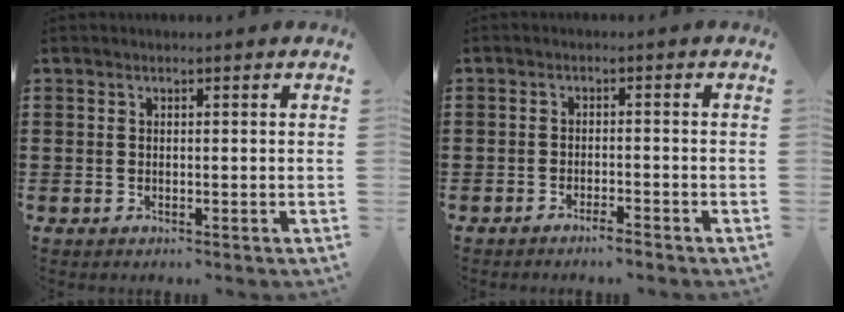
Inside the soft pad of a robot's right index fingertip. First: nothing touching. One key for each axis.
{"total": 1.6, "fx": -1.5, "fy": 0.1, "fz": 0.6, "tx": -0.011, "ty": 0.002, "tz": -0.028}